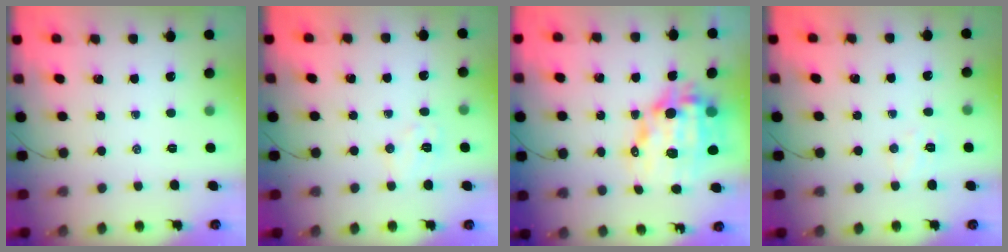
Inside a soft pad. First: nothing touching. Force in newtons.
{"total": 6.0, "press": 5.9, "slide": 1.0}
{"total": 15.1, "press": 14.6, "slide": 3.8}
{"total": 4.8, "press": 4.6, "slide": 1.1}